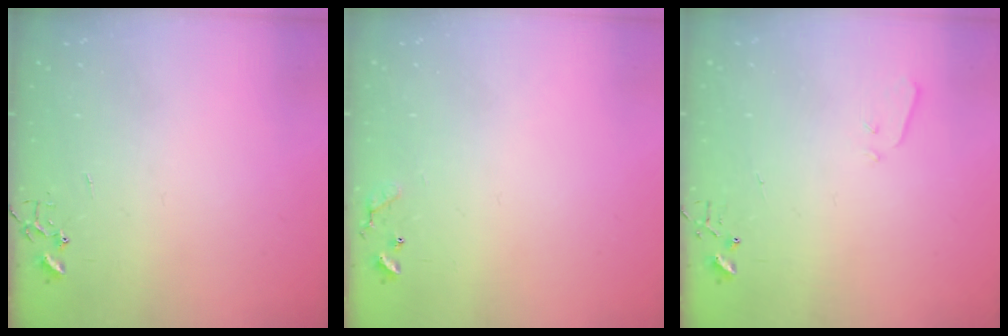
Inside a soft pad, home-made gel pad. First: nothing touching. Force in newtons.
{"total": 7.7, "press": 7.7, "slide": 0.5}
{"total": 3.3, "press": 3.2, "slide": 0.5}